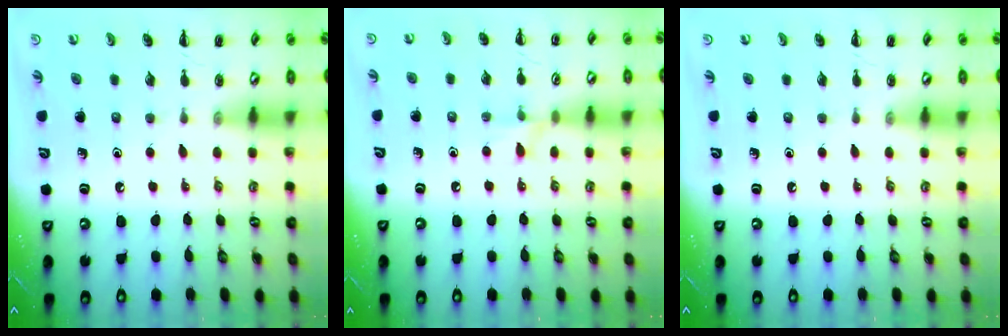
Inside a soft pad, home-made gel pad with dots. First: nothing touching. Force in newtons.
{"total": 5.0, "press": 4.8, "slide": 1.5}
{"total": 0.0}